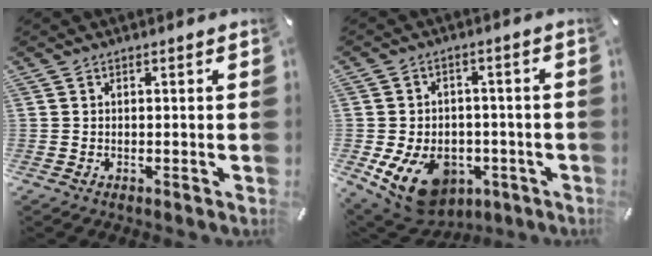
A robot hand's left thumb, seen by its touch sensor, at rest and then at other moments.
{"total": 13.9, "force": [-5.9, 9.8, 7.9], "torque": [-0.149, 0.032, -0.097]}